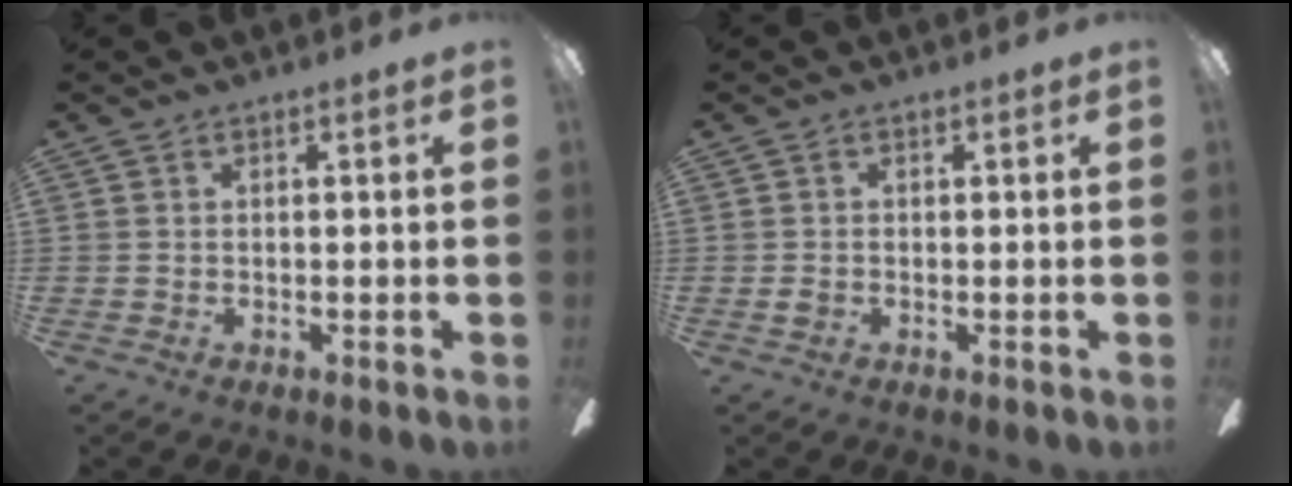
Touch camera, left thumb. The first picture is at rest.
{"total": 1.2, "force": [-0.1, 1.0, 0.5], "torque": [-0.009, 0.005, -0.004]}